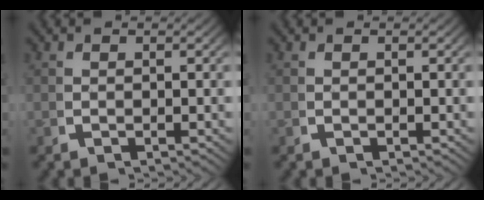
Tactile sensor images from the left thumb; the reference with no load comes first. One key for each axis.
{"total": 0.0}